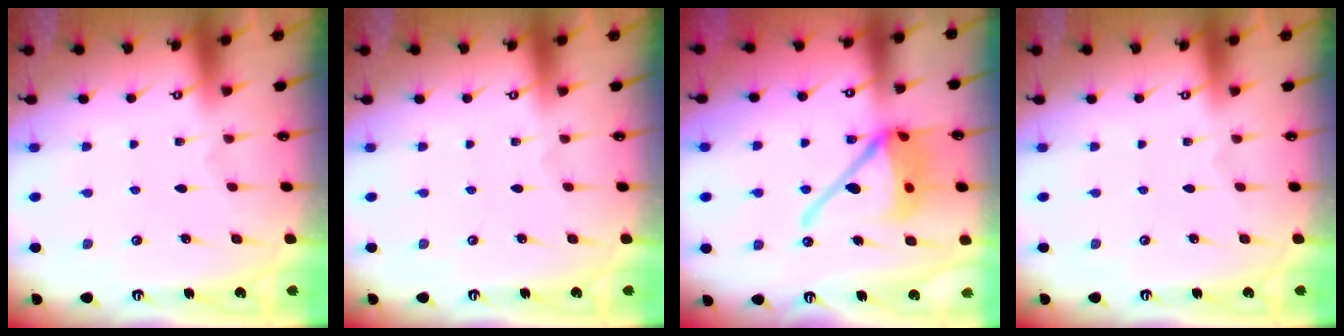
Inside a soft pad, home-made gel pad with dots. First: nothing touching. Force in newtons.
{"total": 0.0}
{"total": 15.9, "press": 15.7, "slide": 2.5}
{"total": 0.0}